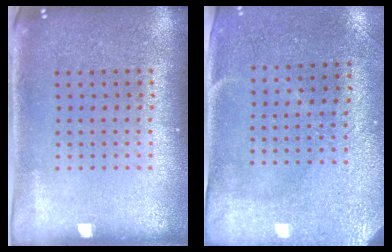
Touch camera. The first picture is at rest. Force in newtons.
{"total": 2.9, "press": 2.4, "slide": 1.6}